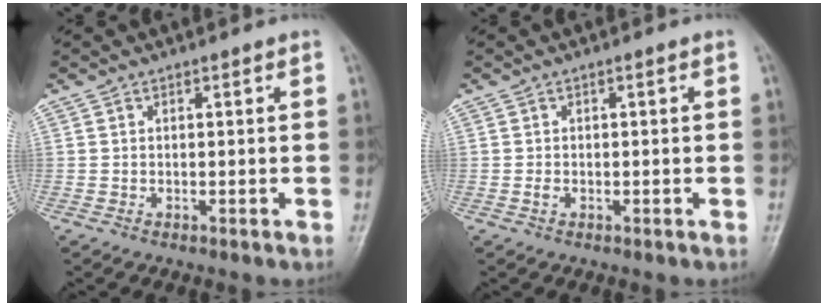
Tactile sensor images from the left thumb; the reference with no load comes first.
{"total": 1.3, "force": [-0.3, 0.7, 1.0], "torque": [-0.021, 0.007, -0.005]}